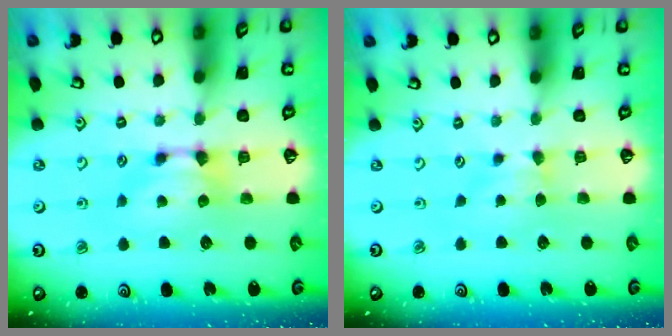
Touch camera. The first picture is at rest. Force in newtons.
{"total": 2.4, "press": 2.3, "slide": 0.5}